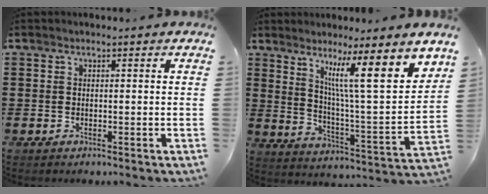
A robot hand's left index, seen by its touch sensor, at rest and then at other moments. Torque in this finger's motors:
{"motor_torque": [2.14, 0.00, 1.00, 0.21]}